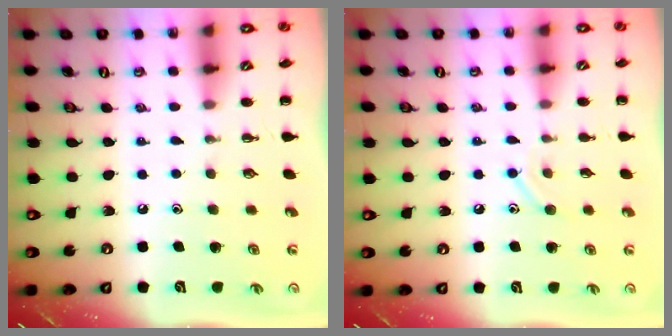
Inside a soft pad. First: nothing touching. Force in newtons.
{"total": 7.2, "press": 7.1, "slide": 1.5}